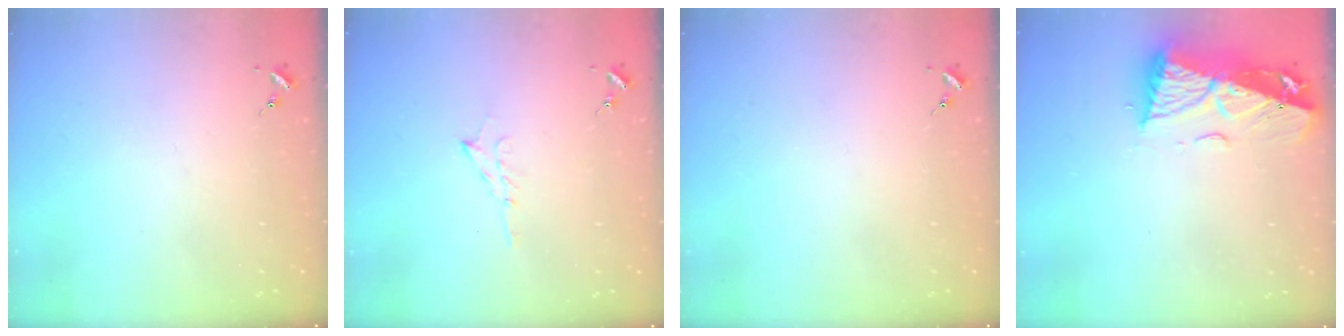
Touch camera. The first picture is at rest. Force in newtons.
{"total": 6.0, "press": 5.9, "slide": 0.7}
{"total": 0.0}
{"total": 11.7, "press": 11.6, "slide": 1.2}